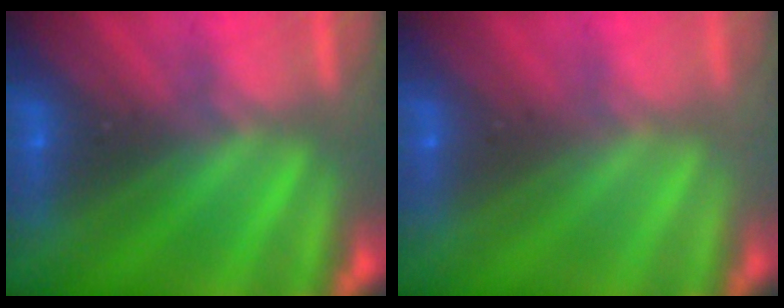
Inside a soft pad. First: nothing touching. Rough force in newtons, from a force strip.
{"total": 3.3}